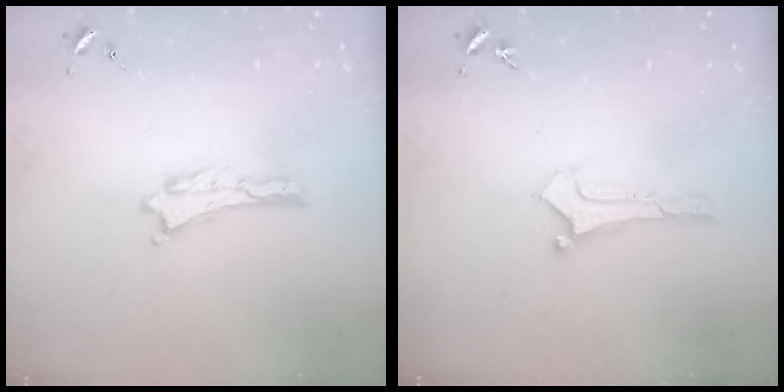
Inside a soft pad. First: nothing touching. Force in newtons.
{"total": 0.0}